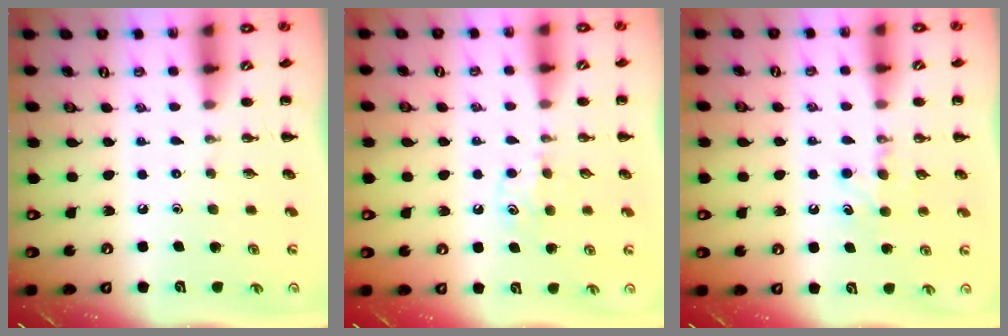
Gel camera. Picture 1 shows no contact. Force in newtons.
{"total": 6.1, "press": 5.8, "slide": 1.7}
{"total": 5.1, "press": 4.9, "slide": 1.6}